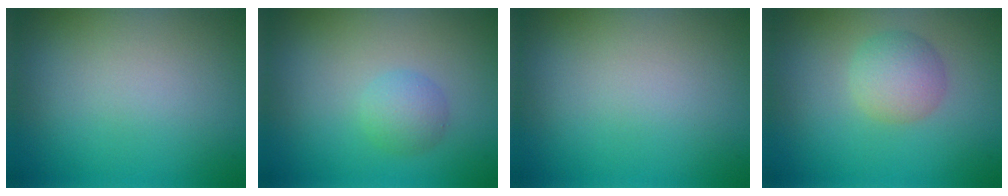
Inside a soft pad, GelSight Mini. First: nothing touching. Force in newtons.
{"total": 1.9, "press": 1.9, "slide": 0.1}
{"total": 0.0}
{"total": 2.7, "press": 2.7, "slide": 0.1}